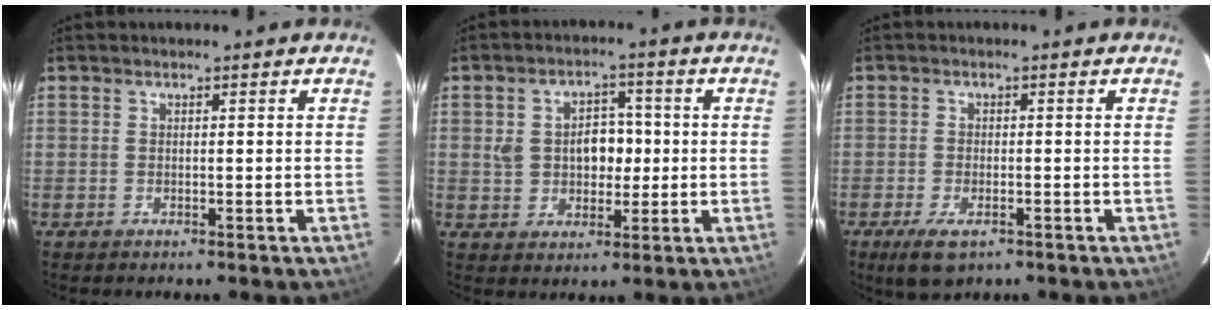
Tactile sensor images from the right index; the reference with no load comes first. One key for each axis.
{"total": 7.2, "fx": 0.4, "fy": 5.5, "fz": 4.6, "tx": -0.084, "ty": 0.020, "tz": 0.013}
{"total": 5.5, "fx": -3.2, "fy": 2.4, "fz": 3.7, "tx": -0.087, "ty": -0.016, "tz": -0.056}